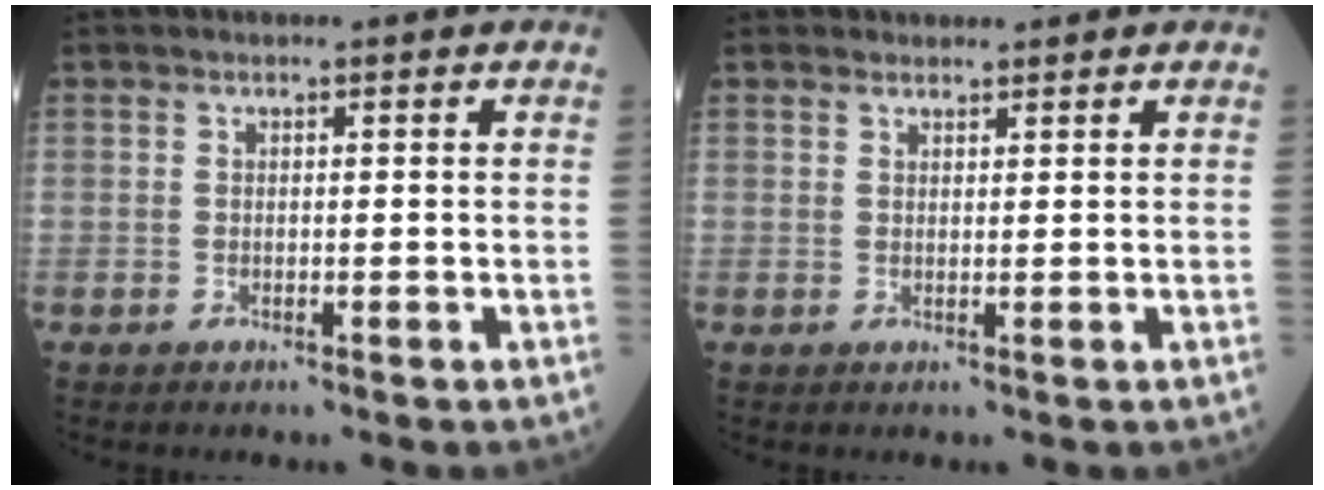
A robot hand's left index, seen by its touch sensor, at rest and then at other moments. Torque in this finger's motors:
{"motor_torque": [0.00, 0.16, -0.03, -0.01]}